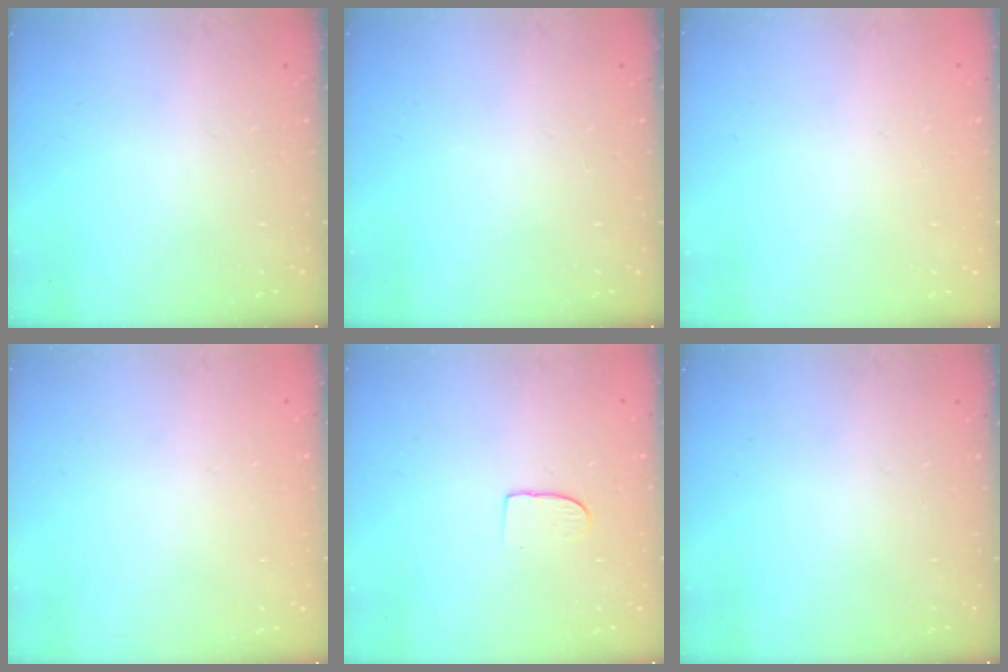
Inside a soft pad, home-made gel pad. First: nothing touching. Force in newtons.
{"total": 0.0}
{"total": 0.0}
{"total": 0.0}
{"total": 6.8, "press": 6.8, "slide": 0.5}
{"total": 0.0}